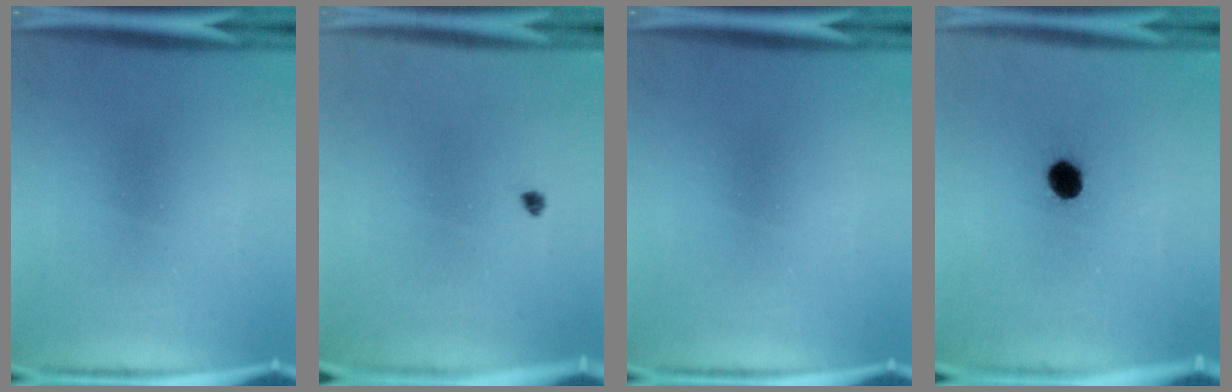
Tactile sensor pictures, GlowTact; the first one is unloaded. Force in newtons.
{"total": 0.9}
{"total": 0.0}
{"total": 4.2}